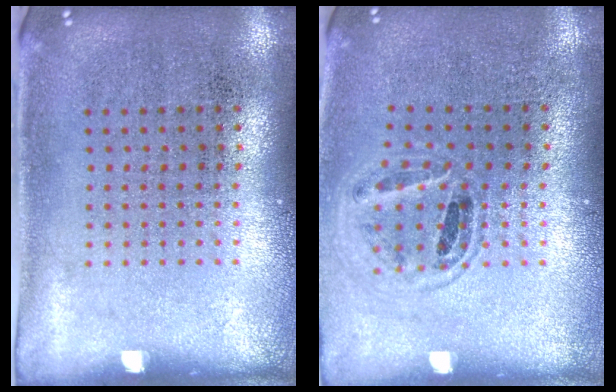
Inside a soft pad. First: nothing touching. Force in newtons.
{"total": 1.0, "press": 1.0, "slide": 0.1}